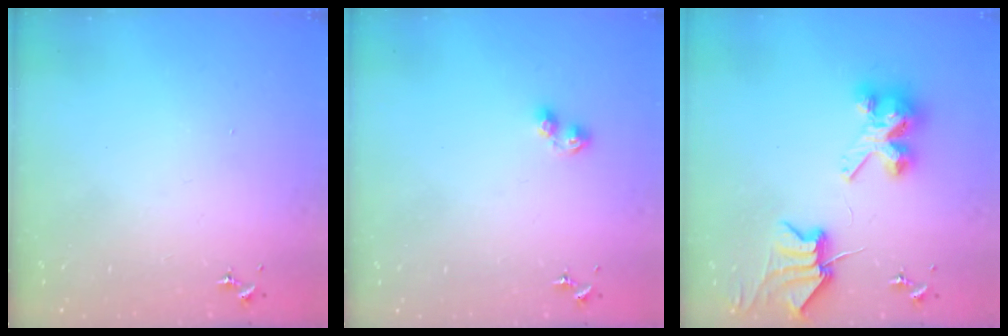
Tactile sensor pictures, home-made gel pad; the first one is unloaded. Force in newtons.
{"total": 5.3, "press": 5.3, "slide": 0.5}
{"total": 9.7, "press": 9.6, "slide": 1.4}